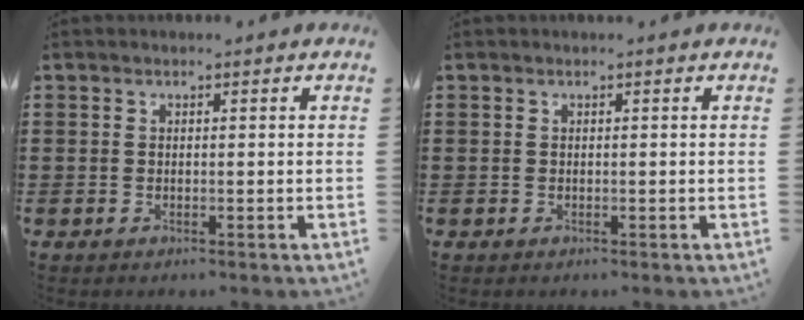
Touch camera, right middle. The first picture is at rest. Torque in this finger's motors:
{"motor_torque": [-0.12, -0.41, 0.00, 0.02]}